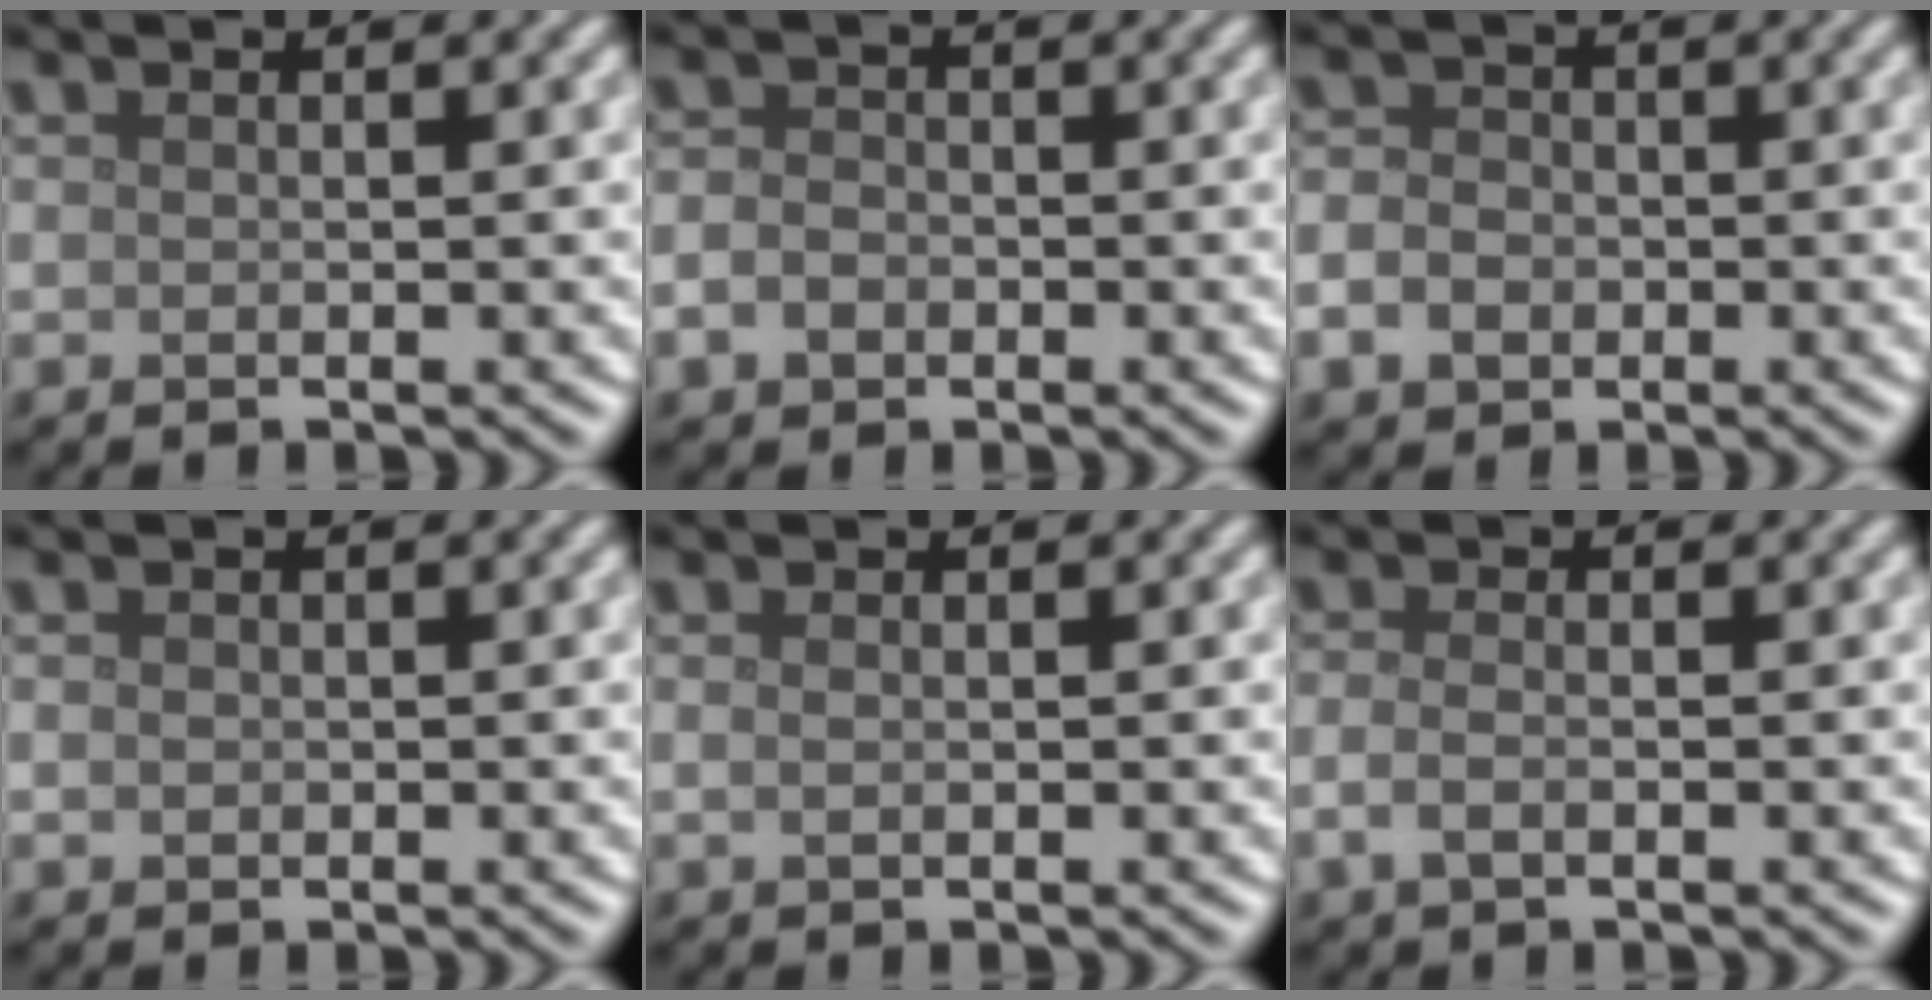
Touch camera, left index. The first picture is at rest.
{"total": 2.3, "force": [-0.8, 1.8, 1.1], "torque": [-0.014, -0.002, -0.020]}
{"total": 3.4, "force": [-0.9, 2.8, 1.7], "torque": [-0.021, -0.004, -0.021]}
{"total": 0.8, "force": [0.0, 0.8, 0.3], "torque": [-0.004, -0.001, -0.002]}
{"total": 0.6, "force": [0.1, 0.4, 0.5], "torque": [-0.013, 0.001, 0.002]}
{"total": 1.7, "force": [-0.6, 0.9, 1.3], "torque": [-0.033, -0.003, -0.016]}